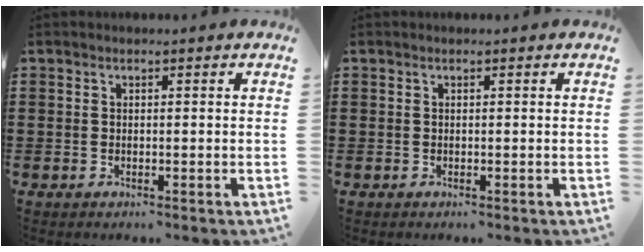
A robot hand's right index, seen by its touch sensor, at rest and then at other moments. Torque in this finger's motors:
{"motor_torque": [-0.17, 0.17, 0.03, -0.01]}